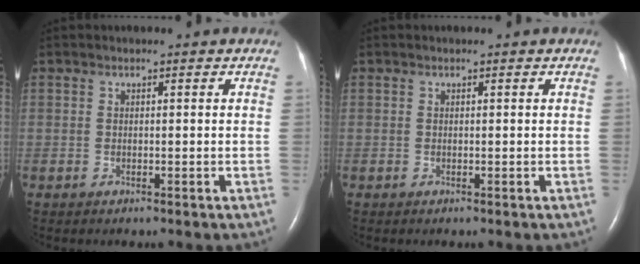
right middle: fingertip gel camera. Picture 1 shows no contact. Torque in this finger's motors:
{"motor_torque": [-0.21, 0.14, 0.07, -0.01]}